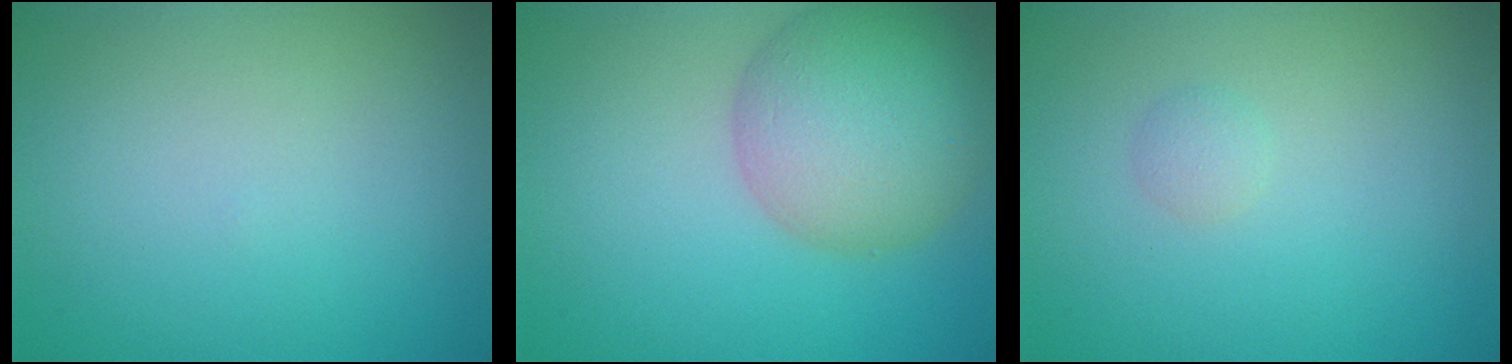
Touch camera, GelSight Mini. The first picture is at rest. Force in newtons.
{"total": 7.8, "press": 7.8, "slide": 0.6}
{"total": 0.8, "press": 0.8, "slide": 0.1}